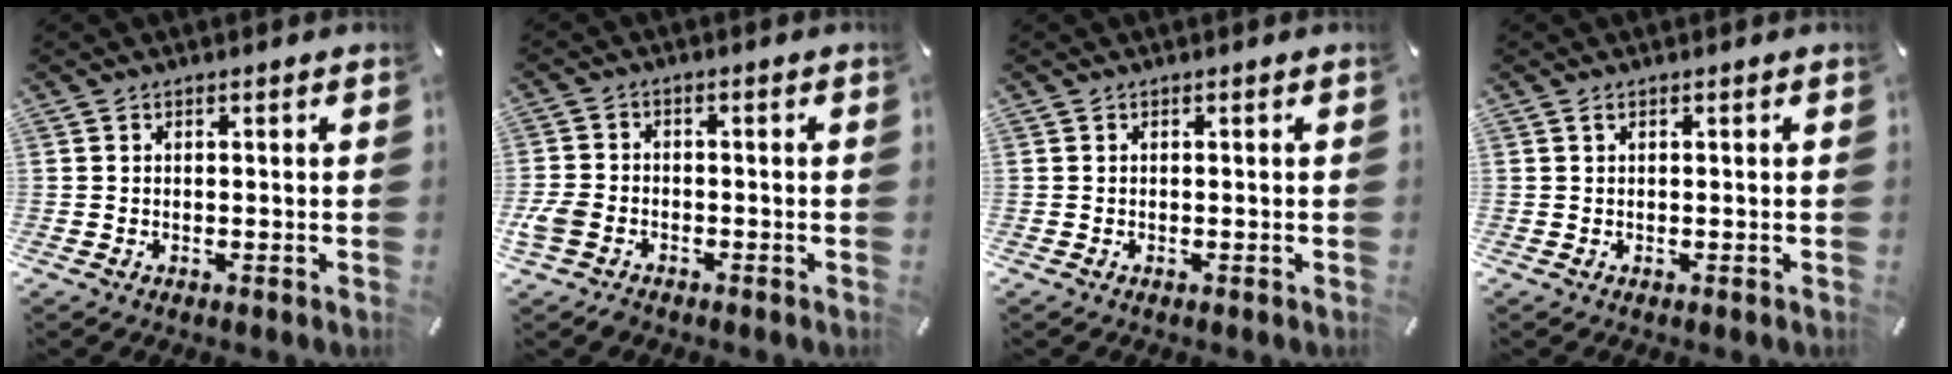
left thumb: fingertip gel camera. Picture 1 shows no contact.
{"total": 4.9, "force": [-2.5, 3.6, 2.1], "torque": [-0.053, 0.011, -0.049]}
{"total": 0.0}
{"total": 0.7, "force": [0.3, 0.2, 0.6], "torque": [-0.011, 0.002, 0.004]}